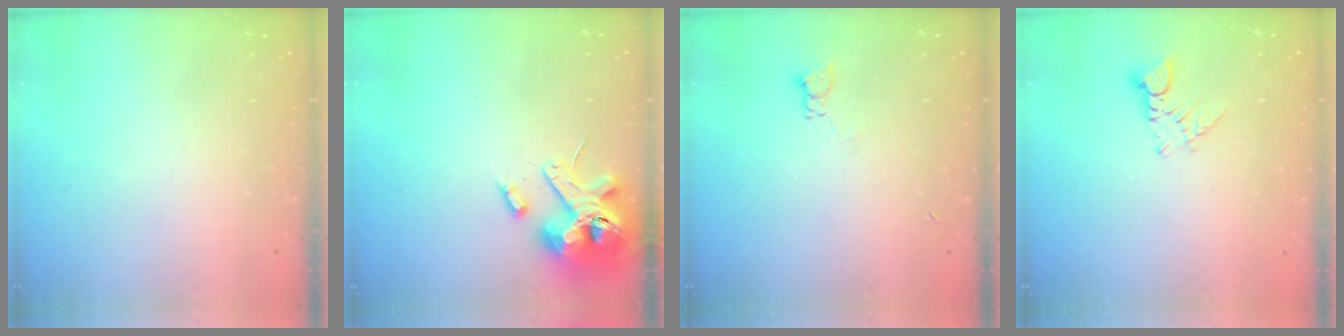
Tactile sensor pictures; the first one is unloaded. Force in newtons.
{"total": 13.6, "press": 13.5, "slide": 2.1}
{"total": 2.0, "press": 2.0, "slide": 0.3}
{"total": 5.4, "press": 5.4, "slide": 0.5}